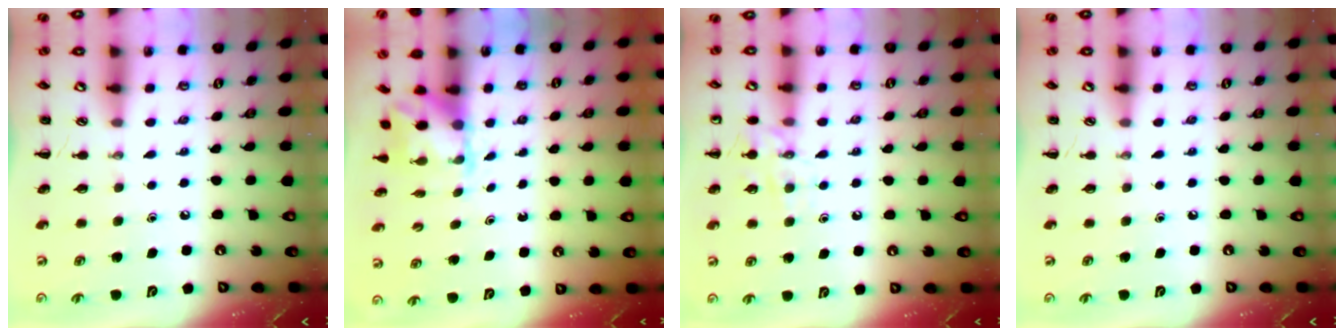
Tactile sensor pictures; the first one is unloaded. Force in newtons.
{"total": 2.0, "press": 1.9, "slide": 0.7}
{"total": 9.2, "press": 9.1, "slide": 1.2}
{"total": 0.0}